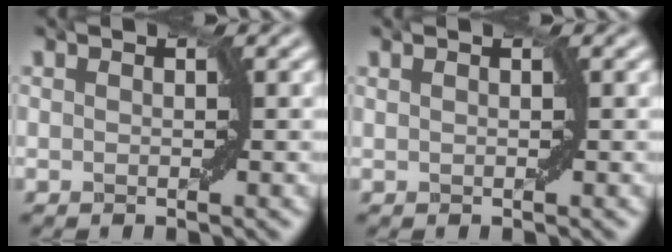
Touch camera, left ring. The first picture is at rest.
{"total": 0.5, "force": [0.4, 0.0, 0.3], "torque": [-0.008, 0.003, 0.005]}